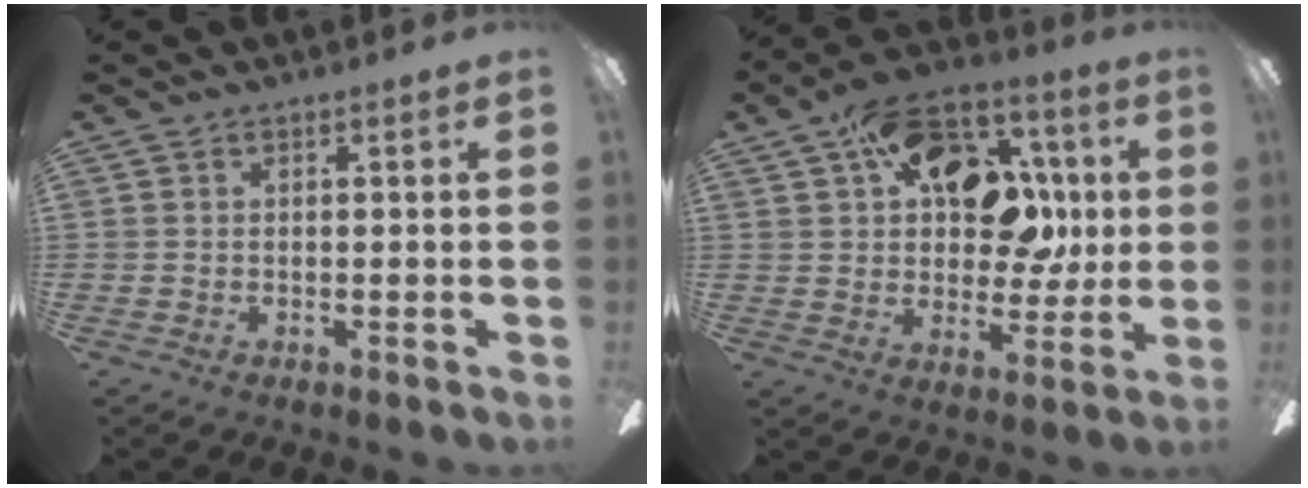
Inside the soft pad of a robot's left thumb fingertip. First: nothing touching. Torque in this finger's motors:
{"motor_torque": [2.40, 2.61, 2.11, -0.66, 0.12]}